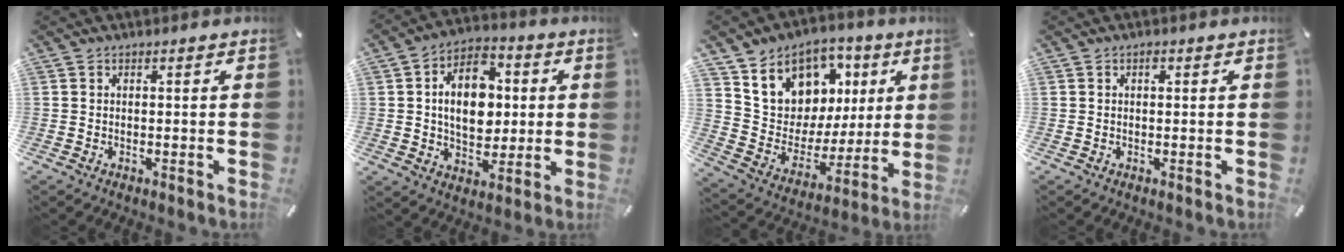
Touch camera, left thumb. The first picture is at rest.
{"total": 13.7, "force": [1.3, 9.8, 9.4], "torque": [-0.164, 0.010, 0.020]}
{"total": 13.1, "force": [6.4, 11.0, 3.0], "torque": [-0.053, -0.057, 0.125]}
{"total": 0.8, "force": [0.2, 0.5, 0.6], "torque": [-0.004, -0.001, 0.002]}